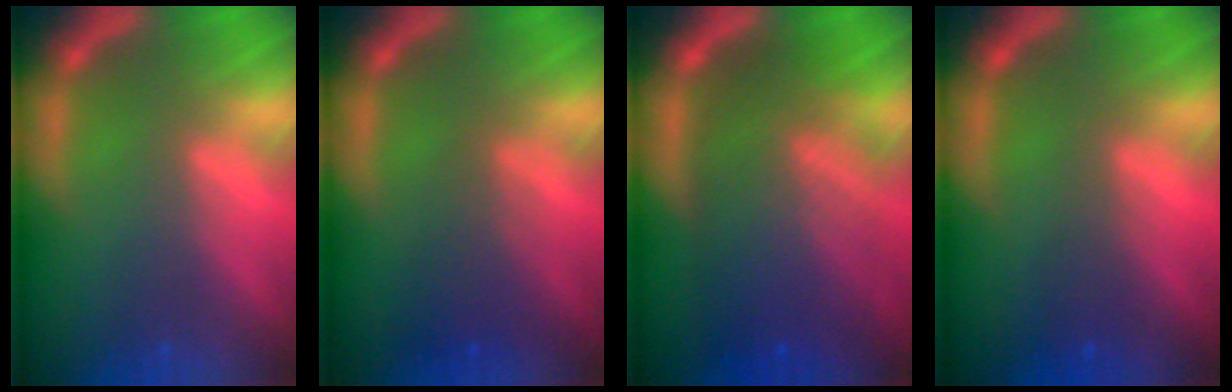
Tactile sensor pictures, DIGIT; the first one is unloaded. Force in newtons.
{"total": 2.9}
{"total": 10.0}
{"total": 1.5}